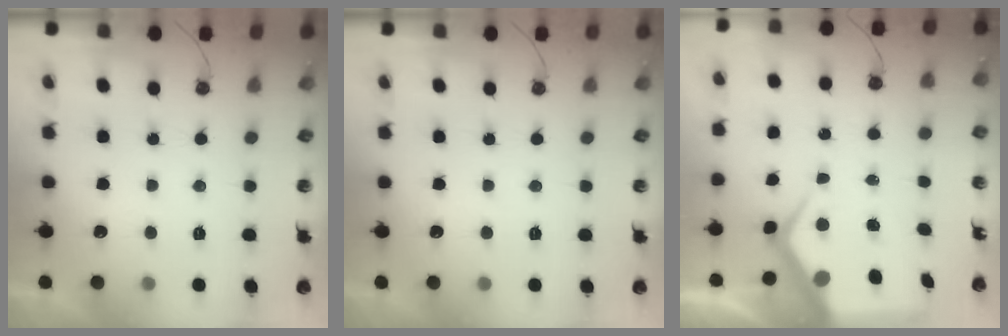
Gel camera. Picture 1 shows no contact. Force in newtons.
{"total": 0.0}
{"total": 9.4, "press": 9.4, "slide": 0.9}